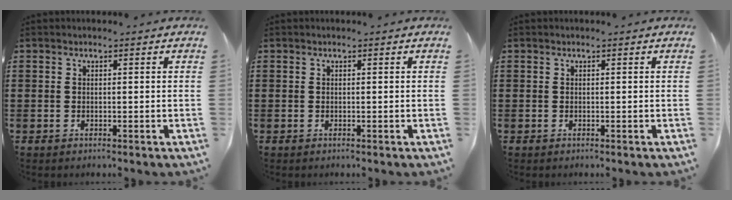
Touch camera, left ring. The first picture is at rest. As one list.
[{"total": 0.0}, {"total": 0.0}]